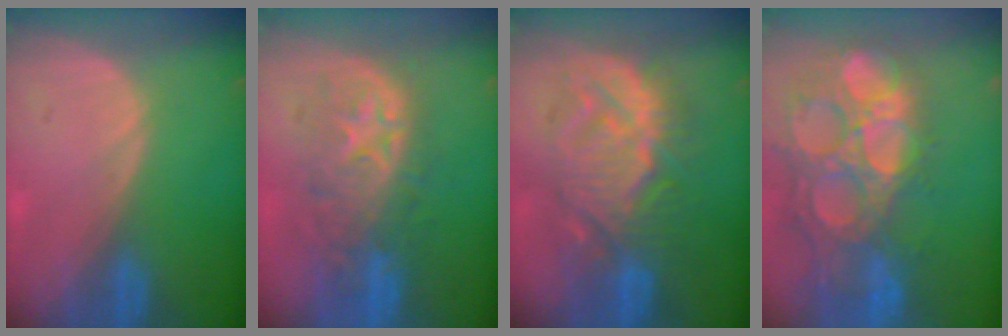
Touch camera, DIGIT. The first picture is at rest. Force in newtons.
{"total": 9.5, "press": 9.0, "slide": 3.1}
{"total": 10.5, "press": 10.5, "slide": 0.5}
{"total": 15.4, "press": 12.8, "slide": 8.6}